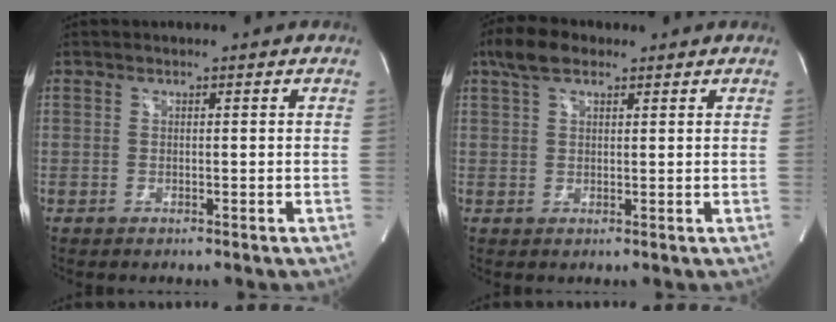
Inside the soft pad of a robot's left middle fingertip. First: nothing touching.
{"total": 5.0, "force": [3.2, 2.2, 3.1], "torque": [-0.069, 0.023, 0.063]}